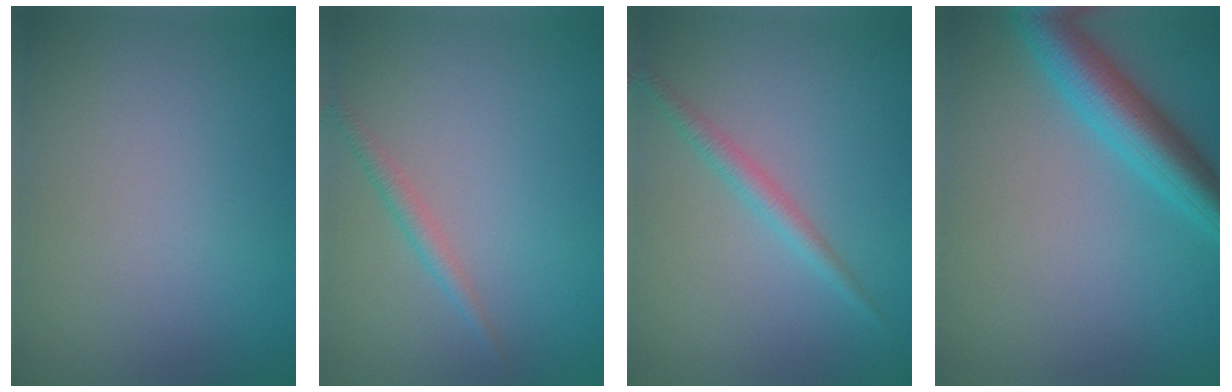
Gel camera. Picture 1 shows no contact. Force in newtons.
{"total": 1.4, "press": 1.4, "slide": 0.0}
{"total": 1.8, "press": 1.8, "slide": 0.0}
{"total": 5.8, "press": 5.8, "slide": 0.2}